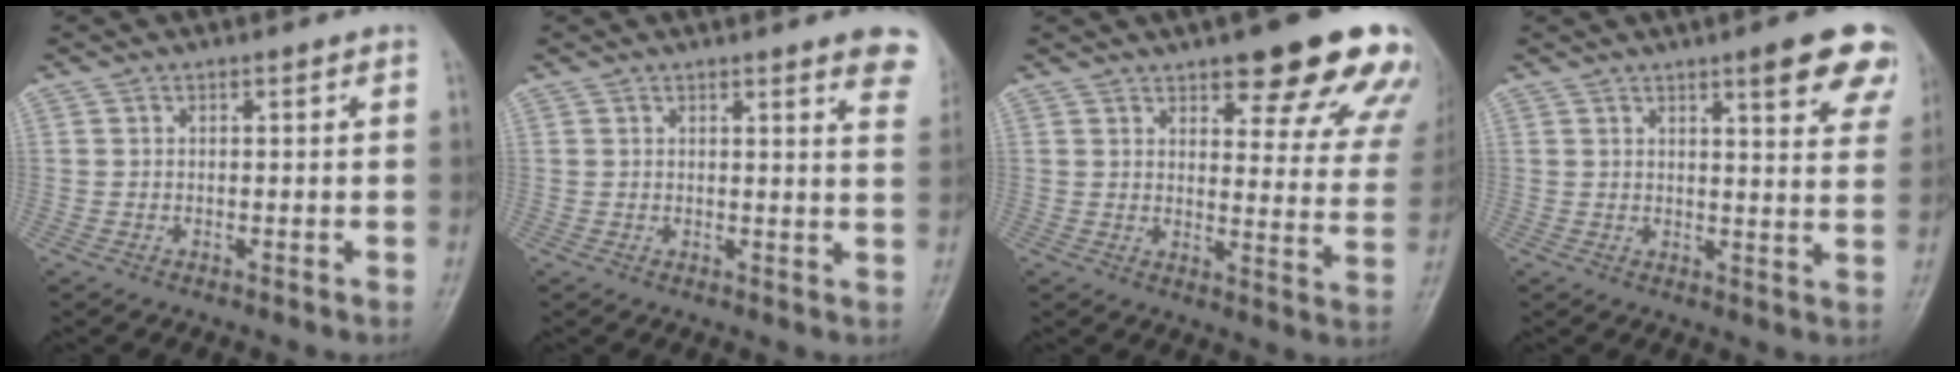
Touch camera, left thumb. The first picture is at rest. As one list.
[{"total": 8.3, "force": [5.9, 1.6, 5.6], "torque": [-0.042, -0.021, 0.052]}, {"total": 19.9, "force": [13.7, 6.2, 13.0], "torque": [-0.111, -0.056, 0.158]}, {"total": 11.3, "force": [7.1, 2.6, 8.4], "torque": [-0.073, -0.030, 0.079]}]